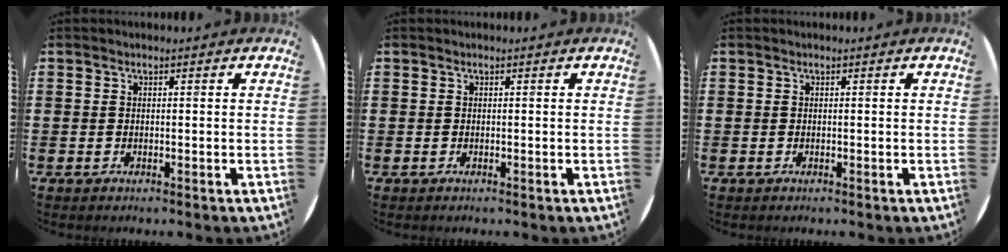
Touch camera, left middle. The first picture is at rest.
{"total": 0.0}
{"total": 0.0}